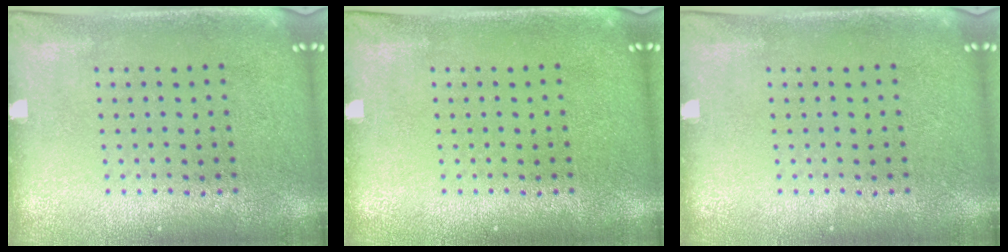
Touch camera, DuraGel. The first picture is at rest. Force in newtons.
{"total": 0.0}
{"total": 0.0}